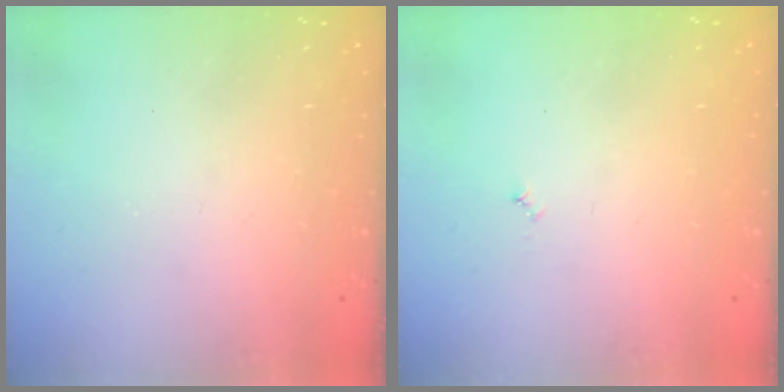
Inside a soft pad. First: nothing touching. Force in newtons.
{"total": 3.0, "press": 2.9, "slide": 0.3}